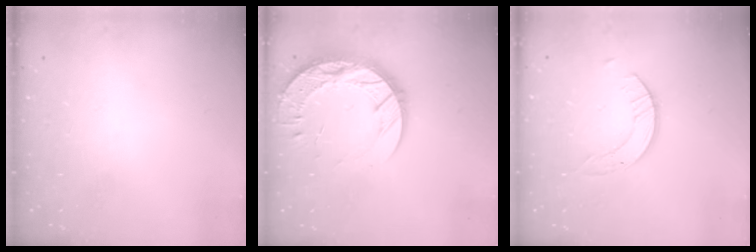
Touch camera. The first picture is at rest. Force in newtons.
{"total": 18.6, "press": 18.5, "slide": 1.6}
{"total": 2.6, "press": 2.5, "slide": 0.3}